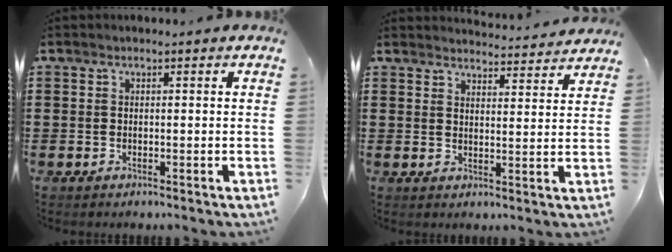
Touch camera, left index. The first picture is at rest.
{"total": 3.7, "force": [3.7, 0.0, 0.0], "torque": [-0.005, -0.023, 0.063]}